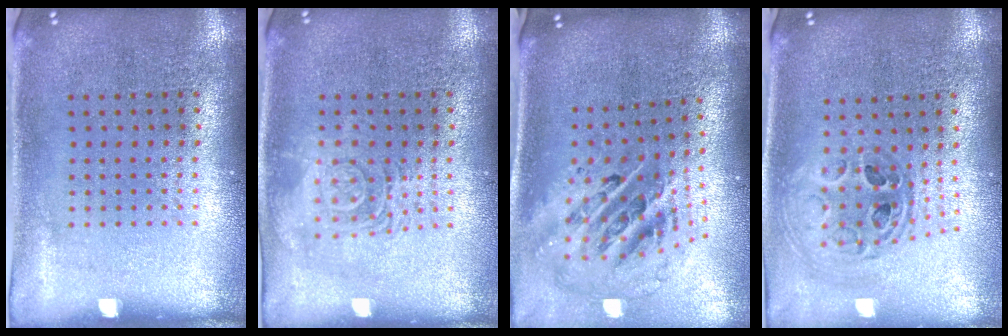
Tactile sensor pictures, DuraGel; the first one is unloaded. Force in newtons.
{"total": 2.8, "press": 2.8, "slide": 0.4}
{"total": 2.8, "press": 1.9, "slide": 2.1}
{"total": 1.0, "press": 1.0, "slide": 0.2}